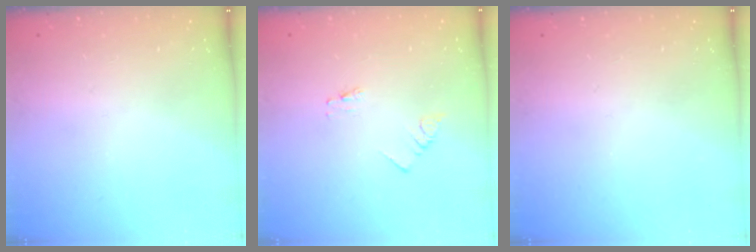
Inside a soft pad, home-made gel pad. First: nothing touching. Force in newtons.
{"total": 0.0}
{"total": 0.0}